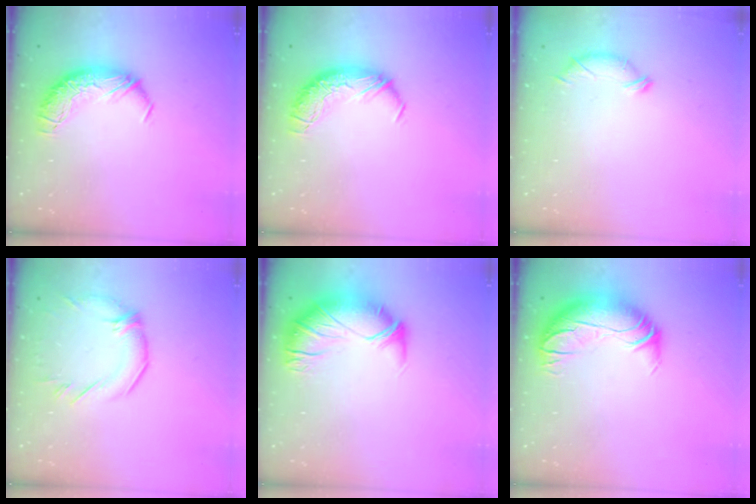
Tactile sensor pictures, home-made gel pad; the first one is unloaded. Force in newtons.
{"total": 0.0}
{"total": 6.3, "press": 6.2, "slide": 0.4}
{"total": 2.1, "press": 1.4, "slide": 1.6}
{"total": 3.1, "press": 2.0, "slide": 2.3}
{"total": 2.7, "press": 0.5, "slide": 2.7}